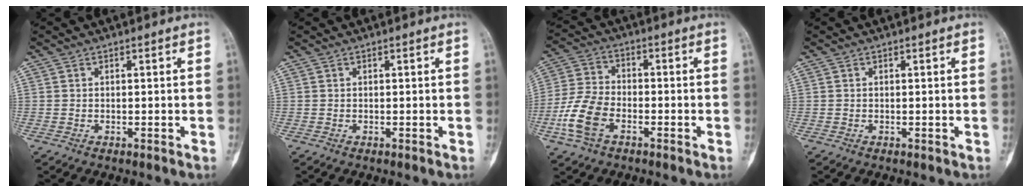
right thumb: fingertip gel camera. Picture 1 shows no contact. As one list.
[{"total": 0.0}, {"total": 10.0, "force": [-3.9, 6.1, 6.9], "torque": [-0.150, 0.019, -0.079]}, {"total": 0.0}]